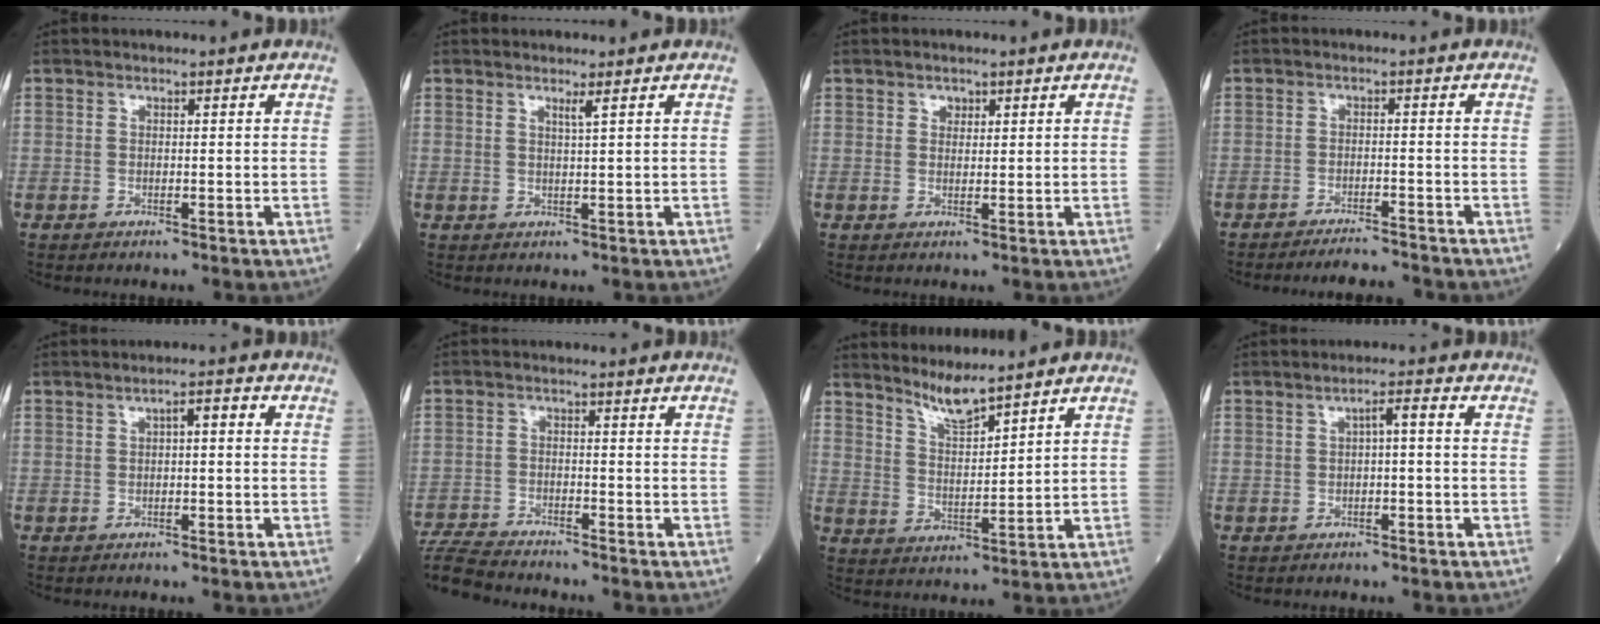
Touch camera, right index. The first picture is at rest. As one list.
[{"total": 1.3, "force": [0.8, -0.4, 0.9], "torque": [-0.024, -0.008, 0.017]}, {"total": 1.4, "force": [0.8, 1.0, 0.5], "torque": [-0.008, -0.002, 0.012]}, {"total": 5.4, "force": [-5.4, 0.0, 0.8], "torque": [-0.013, -0.007, -0.085]}, {"total": 2.5, "force": [0.4, 0.8, 2.4], "torque": [-0.041, 0.014, 0.006]}, {"total": 10.0, "force": [-9.5, 1.2, 2.7], "torque": [-0.062, -0.004, -0.167]}, {"total": 5.2, "force": [4.8, -0.3, 2.2], "torque": [-0.046, -0.014, 0.098]}, {"total": 2.6, "force": [0.1, 0.6, 2.6], "torque": [-0.047, 0.013, 0.003]}]